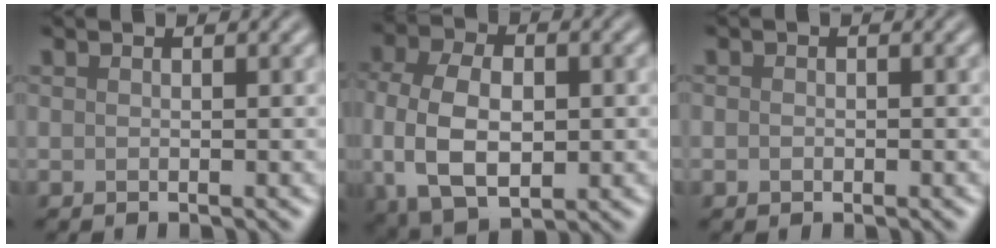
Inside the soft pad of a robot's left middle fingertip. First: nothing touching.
{"total": 9.1, "force": [-0.9, 5.8, 6.9], "torque": [-0.144, -0.008, -0.013]}
{"total": 0.8, "force": [-0.1, 0.7, 0.3], "torque": [-0.003, -0.003, -0.004]}